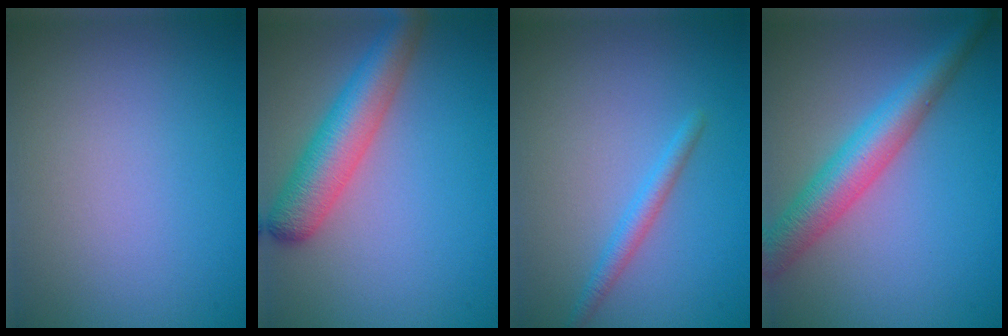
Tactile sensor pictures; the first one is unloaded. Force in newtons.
{"total": 5.7, "press": 5.7, "slide": 0.3}
{"total": 1.8, "press": 1.8, "slide": 0.1}
{"total": 5.6, "press": 5.6, "slide": 0.2}